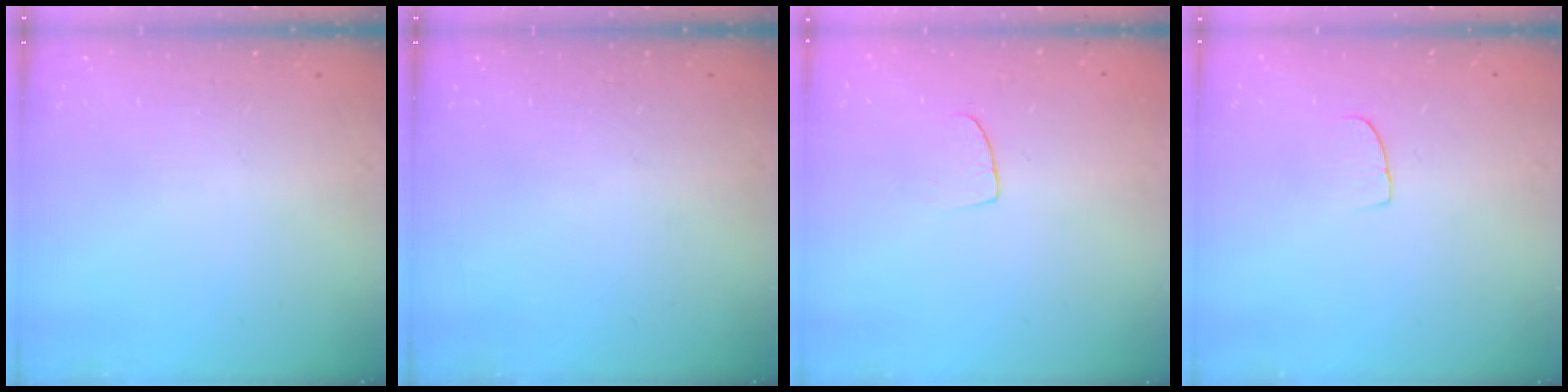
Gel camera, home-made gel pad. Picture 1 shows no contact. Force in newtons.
{"total": 0.0}
{"total": 5.8, "press": 5.8, "slide": 0.4}
{"total": 3.2, "press": 3.1, "slide": 0.3}